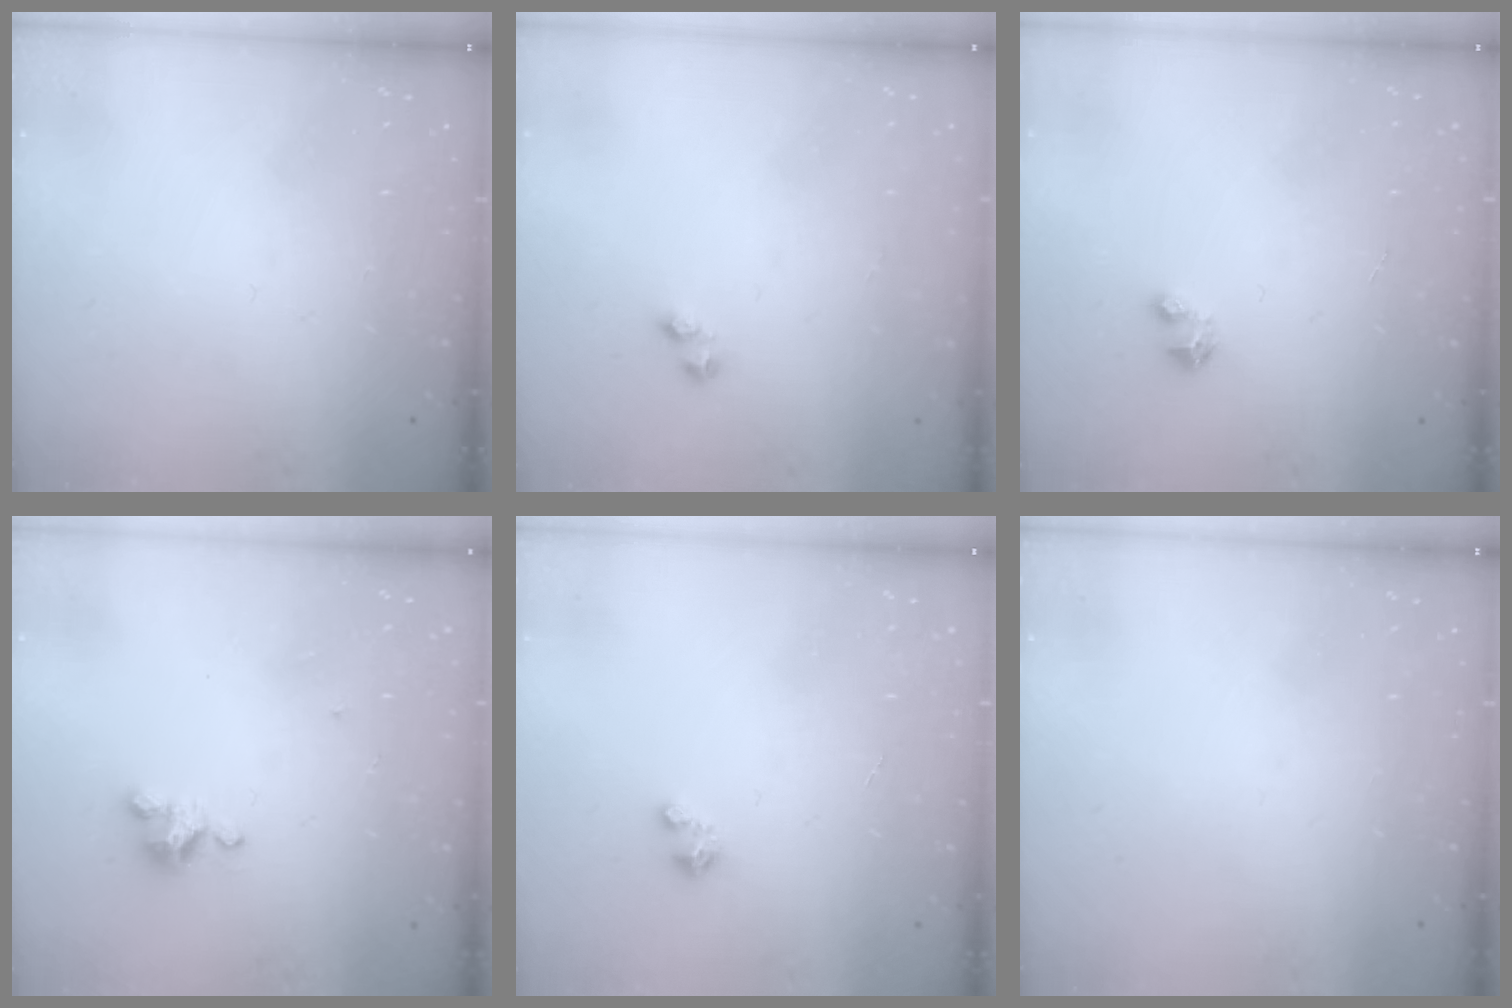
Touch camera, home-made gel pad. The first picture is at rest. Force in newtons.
{"total": 1.6, "press": 1.5, "slide": 0.4}
{"total": 2.8, "press": 2.8, "slide": 0.1}
{"total": 2.9, "press": 2.9, "slide": 0.3}
{"total": 1.6, "press": 1.6, "slide": 0.2}
{"total": 0.0}